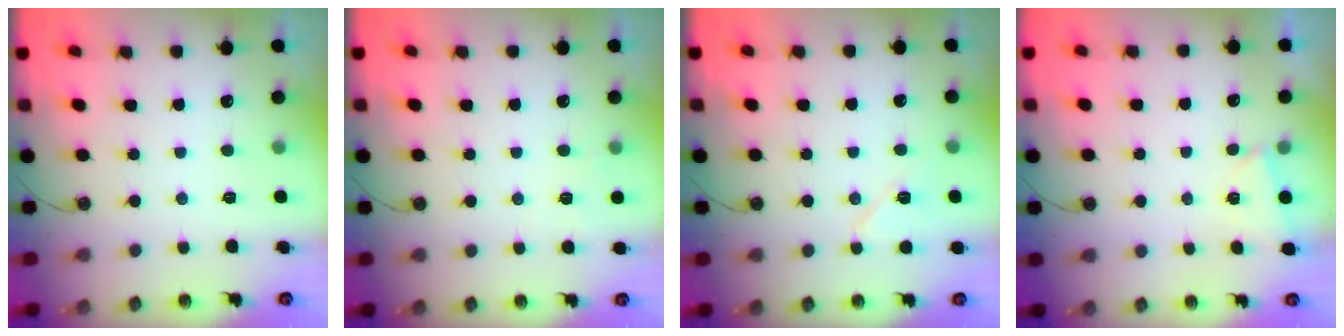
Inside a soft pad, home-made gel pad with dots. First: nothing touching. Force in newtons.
{"total": 2.9, "press": 2.9, "slide": 0.2}
{"total": 6.8, "press": 6.8, "slide": 0.5}
{"total": 2.6, "press": 1.5, "slide": 2.1}